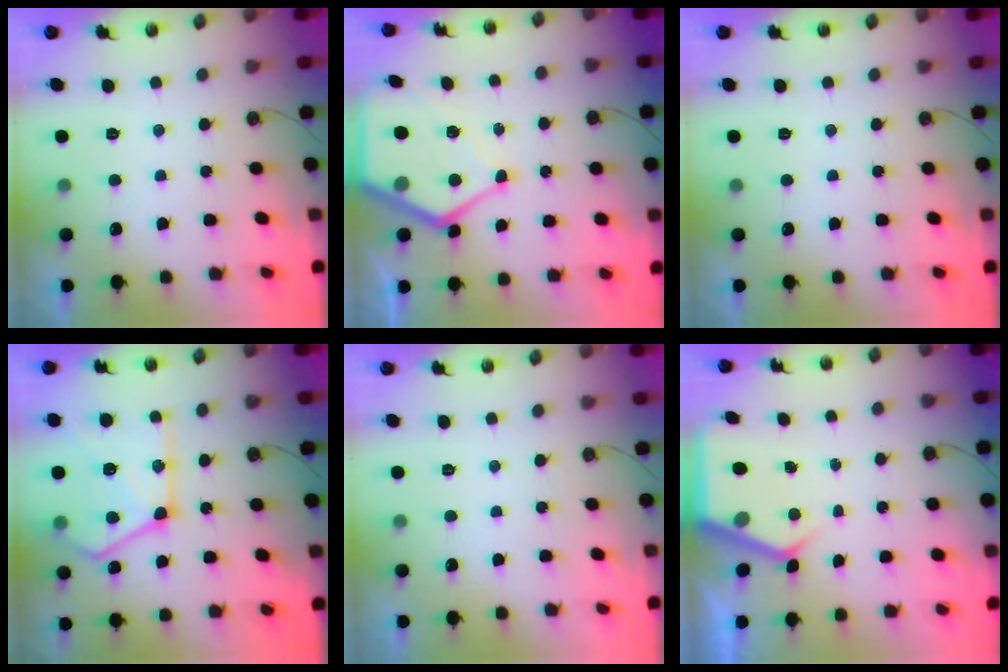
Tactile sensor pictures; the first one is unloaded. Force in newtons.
{"total": 10.9, "press": 10.9, "slide": 0.7}
{"total": 0.0}
{"total": 21.9, "press": 21.8, "slide": 2.5}
{"total": 0.0}
{"total": 5.4, "press": 5.4, "slide": 0.8}